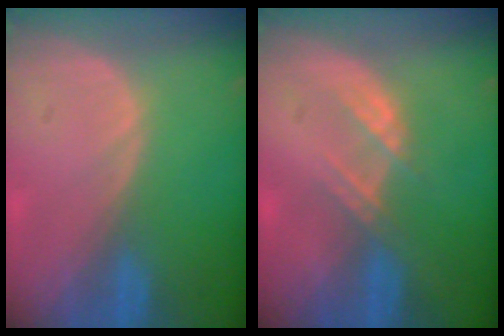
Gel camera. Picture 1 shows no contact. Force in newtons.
{"total": 2.7, "press": 2.7, "slide": 0.3}